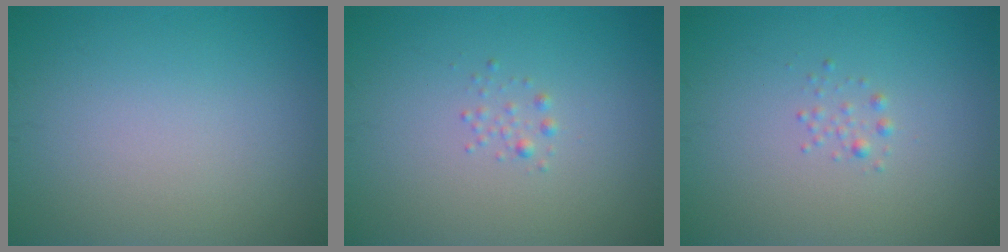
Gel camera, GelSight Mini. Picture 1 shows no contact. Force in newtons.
{"total": 0.7, "press": 0.7, "slide": 0.0}
{"total": 0.7, "press": 0.7, "slide": 0.0}